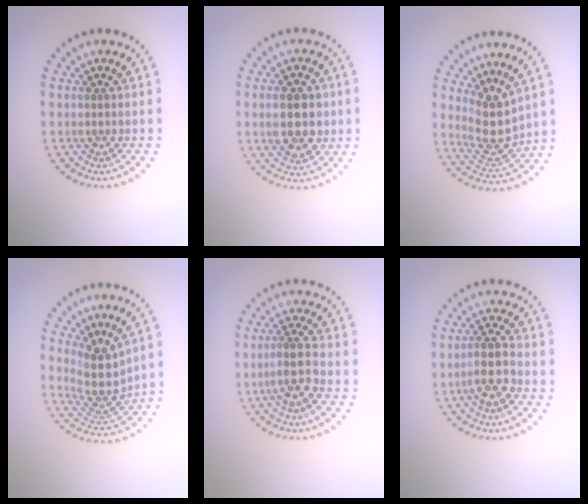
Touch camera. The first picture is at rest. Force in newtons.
{"total": 5.4, "press": 5.4, "slide": 0.5}
{"total": 3.9, "press": 3.5, "slide": 1.9}
{"total": 3.8, "press": 2.9, "slide": 2.5}
{"total": 2.8, "press": 2.5, "slide": 1.3}
{"total": 3.1, "press": 2.8, "slide": 1.3}